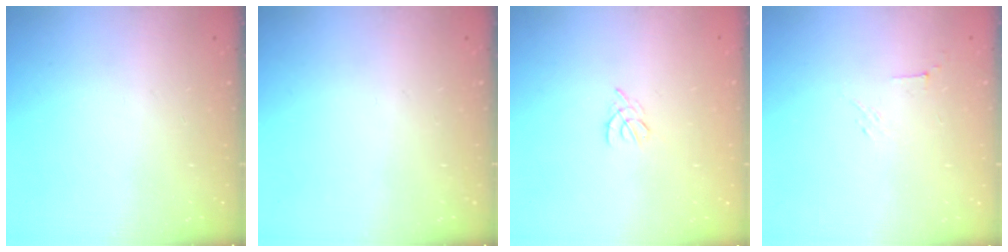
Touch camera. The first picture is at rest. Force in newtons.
{"total": 0.0}
{"total": 2.0, "press": 1.9, "slide": 0.5}
{"total": 2.9, "press": 2.8, "slide": 0.8}